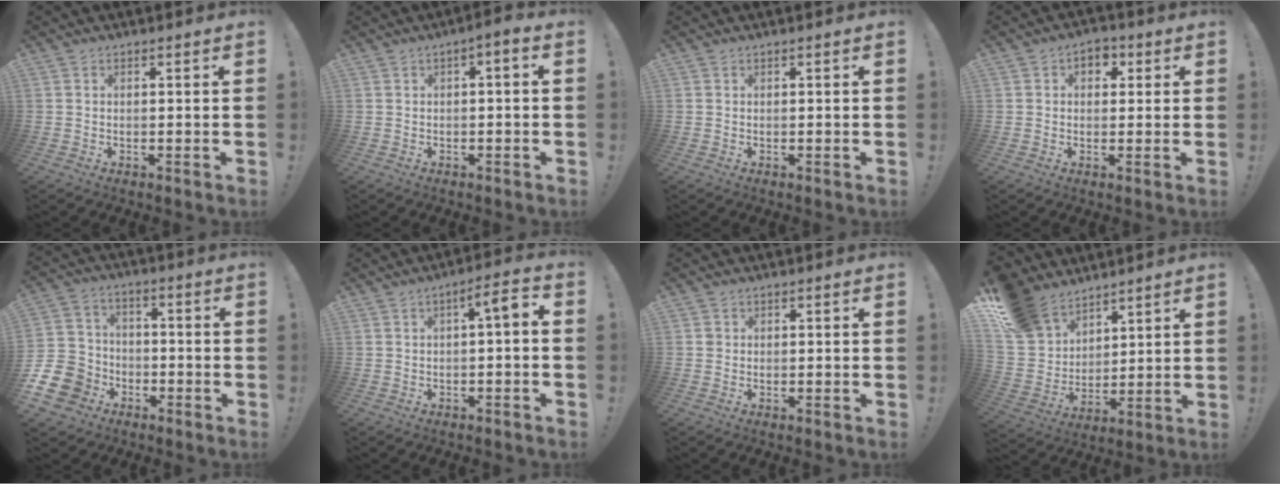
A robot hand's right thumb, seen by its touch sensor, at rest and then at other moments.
{"total": 2.8, "force": [-1.2, 0.7, 2.4], "torque": [-0.033, 0.008, -0.024]}
{"total": 0.0}
{"total": 4.7, "force": [1.4, 3.5, 2.7], "torque": [-0.026, 0.001, 0.021]}
{"total": 13.4, "force": [-6.1, 10.9, 4.7], "torque": [-0.082, 0.044, -0.109]}
{"total": 5.0, "force": [-0.5, 1.1, 4.9], "torque": [-0.065, -0.001, -0.015]}
{"total": 0.9, "force": [0.2, 0.9, 0.2], "torque": [0.000, 0.002, 0.004]}
{"total": 14.8, "force": [10.4, 9.8, 4.2], "torque": [-0.082, -0.068, 0.205]}